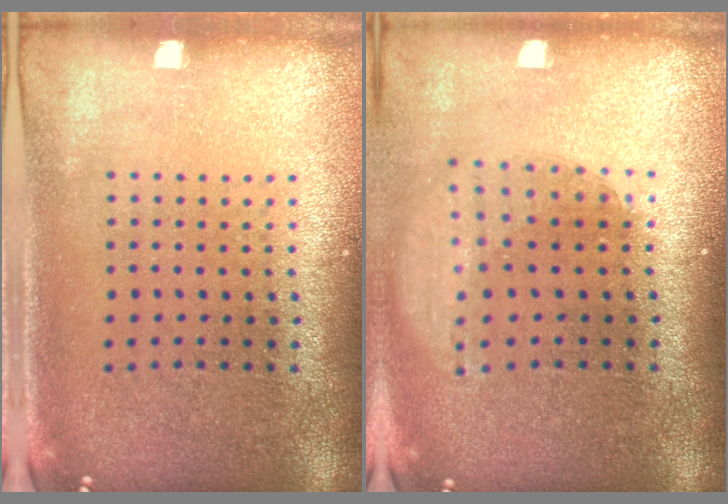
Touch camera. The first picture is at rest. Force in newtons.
{"total": 1.9, "press": 1.4, "slide": 1.2}